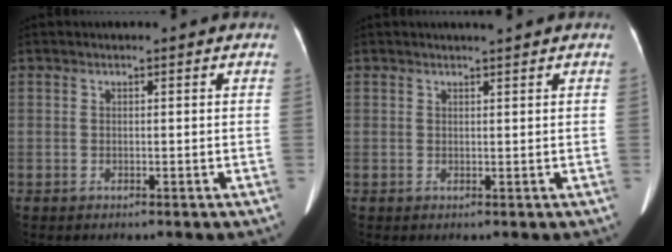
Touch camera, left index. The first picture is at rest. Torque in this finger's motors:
{"motor_torque": [0.04, 0.00, -0.29, 0.02]}